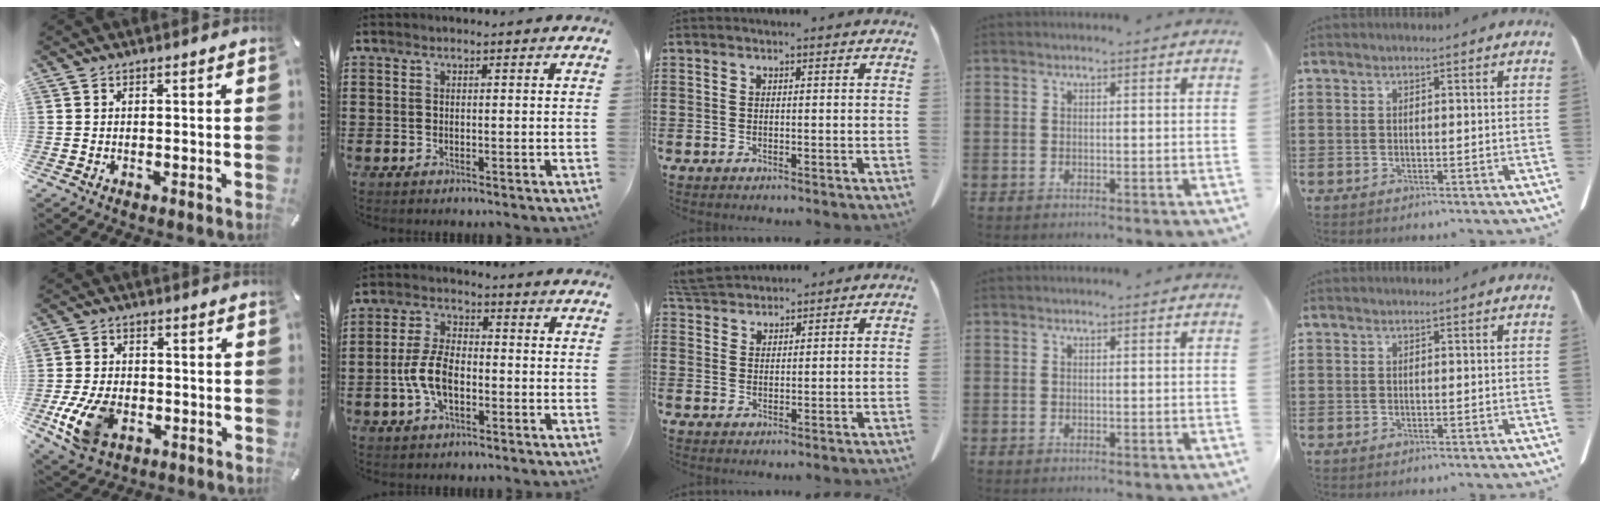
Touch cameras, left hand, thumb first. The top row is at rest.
{"thumb": {"total": 11.6, "force": [-3.7, 7.6, 7.9], "torque": [-0.164, 0.002, -0.064]}, "index": {"total": 7.1, "force": [-1.9, 3.6, 5.8], "torque": [-0.141, -0.002, -0.043]}, "middle": {"total": 4.8, "force": [4.6, 1.0, 0.9], "torque": [-0.033, -0.009, 0.090]}}